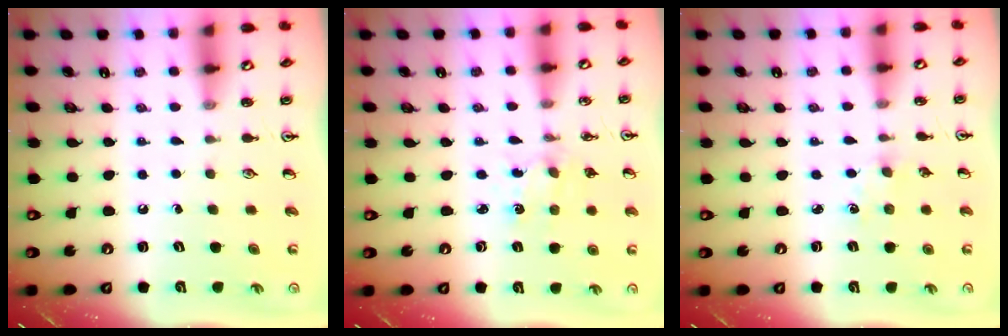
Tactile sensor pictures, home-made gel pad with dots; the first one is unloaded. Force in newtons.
{"total": 2.3, "press": 2.3, "slide": 0.4}
{"total": 2.4, "press": 2.4, "slide": 0.4}